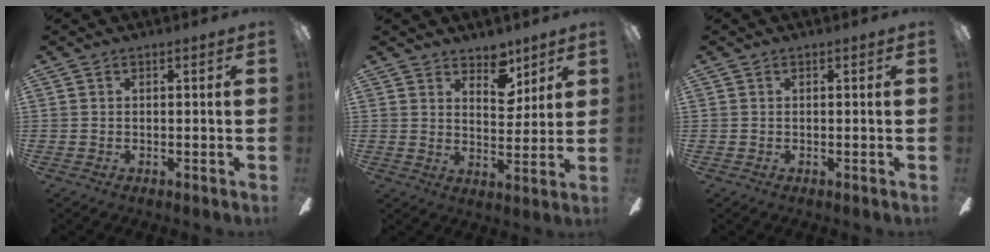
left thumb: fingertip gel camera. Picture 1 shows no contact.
{"total": 7.6, "force": [5.6, 3.9, 3.3], "torque": [-0.035, -0.030, 0.096]}
{"total": 0.0}